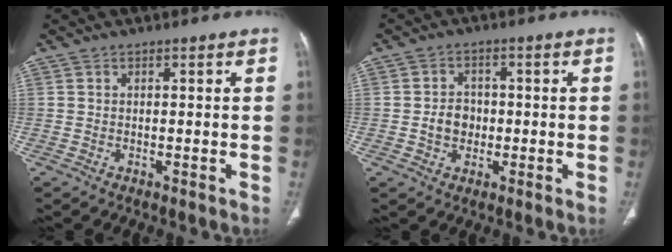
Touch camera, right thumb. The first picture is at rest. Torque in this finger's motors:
{"motor_torque": [0.72, 0.79, 0.42, -0.70, 0.09]}